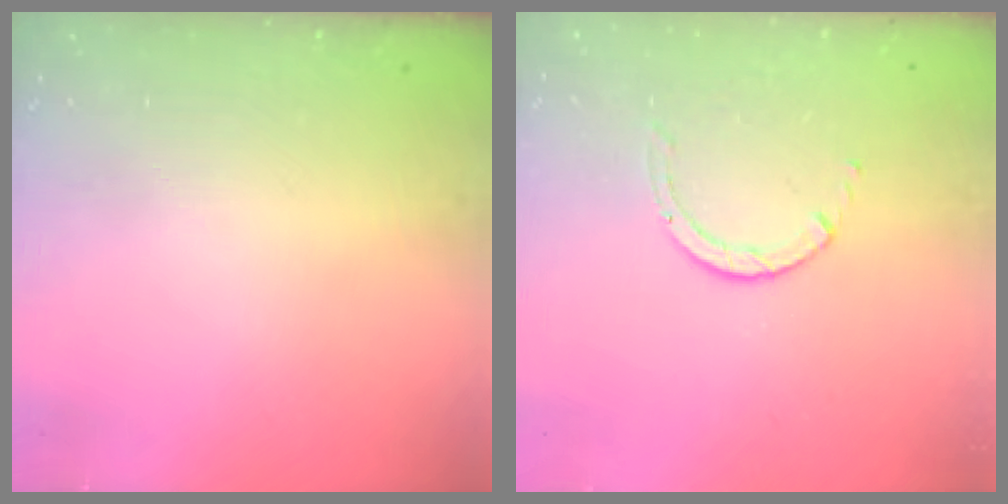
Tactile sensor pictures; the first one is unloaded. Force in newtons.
{"total": 1.4, "press": 1.4, "slide": 0.1}